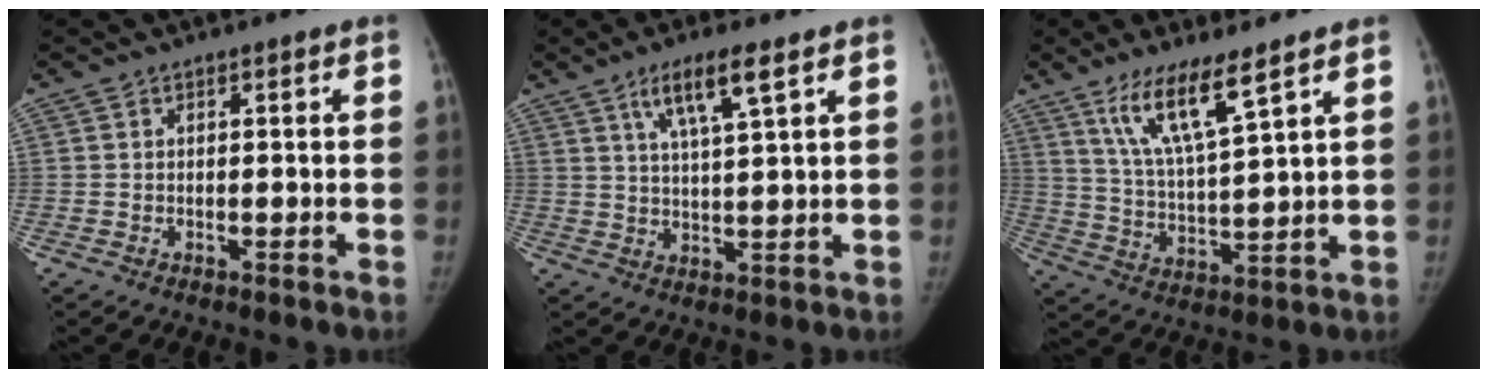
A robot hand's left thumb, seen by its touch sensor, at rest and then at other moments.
{"total": 7.8, "force": [4.4, 1.1, 6.3], "torque": [-0.116, -0.018, 0.083]}
{"total": 11.1, "force": [7.1, 1.8, 8.3], "torque": [-0.150, -0.039, 0.144]}